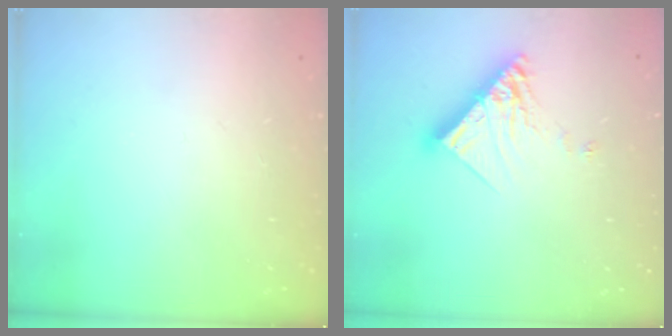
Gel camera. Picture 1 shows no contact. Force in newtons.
{"total": 12.3, "press": 12.3, "slide": 0.9}